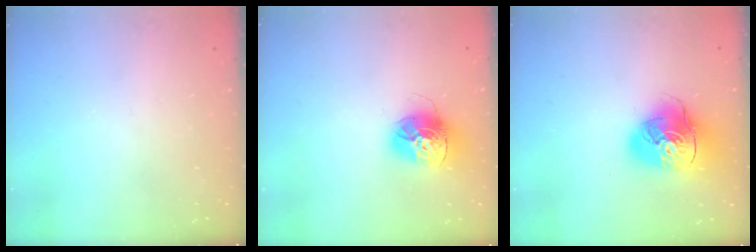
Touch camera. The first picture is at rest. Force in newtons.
{"total": 14.8, "press": 14.7, "slide": 1.4}
{"total": 16.2, "press": 16.0, "slide": 2.4}